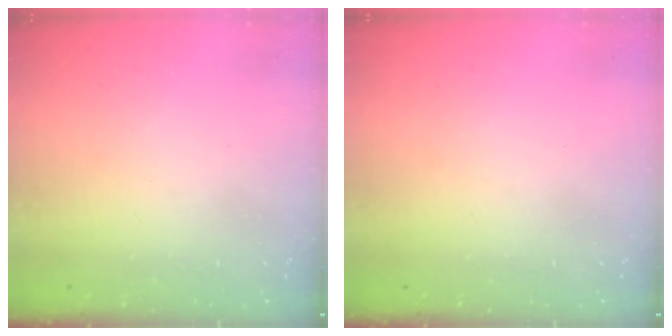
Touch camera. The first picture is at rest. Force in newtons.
{"total": 0.0}